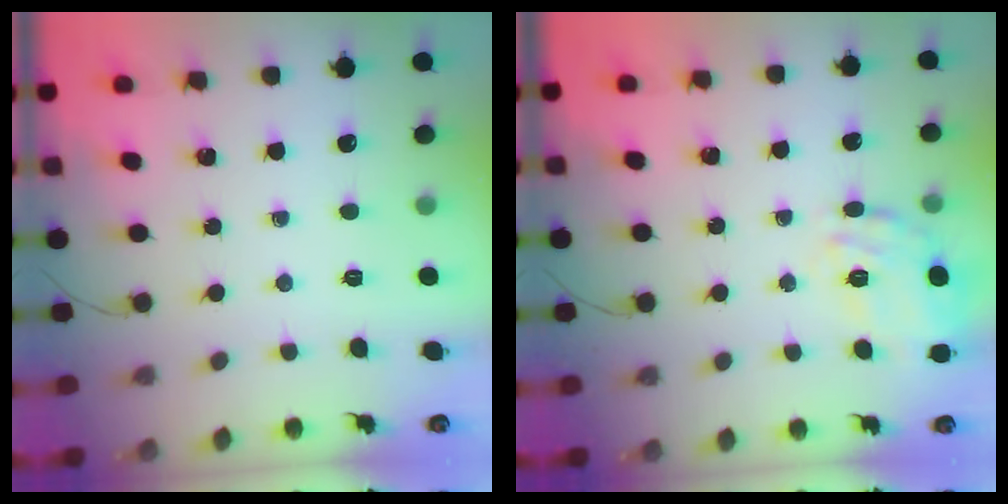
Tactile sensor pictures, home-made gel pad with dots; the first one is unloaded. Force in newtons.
{"total": 18.1, "press": 18.1, "slide": 1.5}